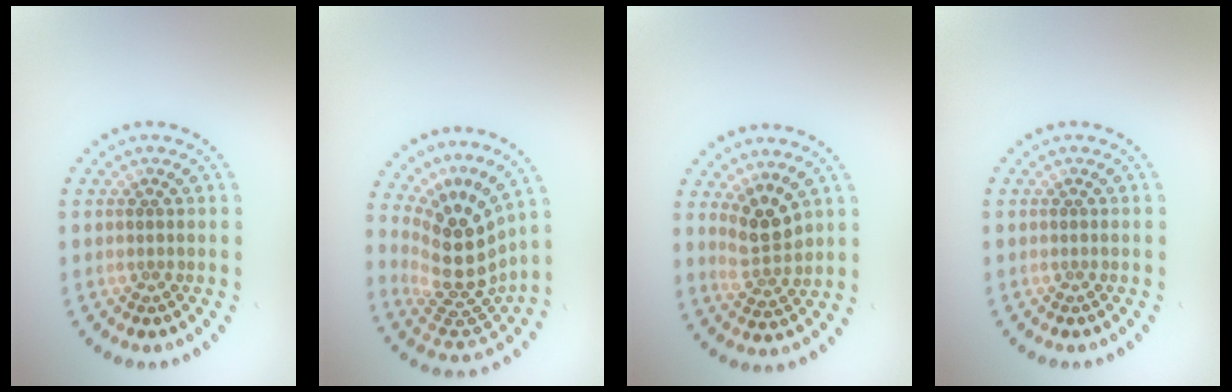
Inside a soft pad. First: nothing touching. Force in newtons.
{"total": 5.2, "press": 3.9, "slide": 3.4}
{"total": 2.9, "press": 2.5, "slide": 1.4}
{"total": 0.0}